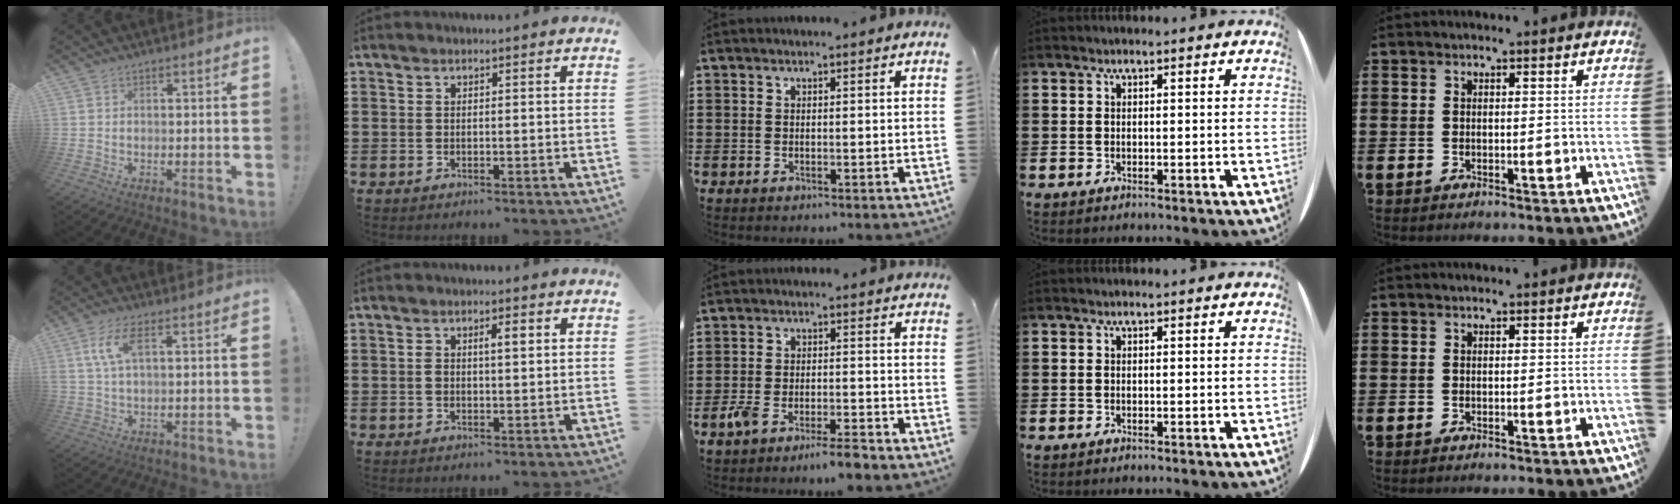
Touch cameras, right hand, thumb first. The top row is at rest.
{"thumb": {"total": 7.5, "force": [2.5, 2.8, 6.5], "torque": [-0.123, -0.001, 0.044]}, "index": {"total": 2.7, "force": [0.5, 0.9, 2.5], "torque": [-0.041, 0.002, 0.003]}, "middle": {"total": 4.9, "force": [-4.0, 0.6, 2.7], "torque": [-0.063, -0.004, -0.080]}}